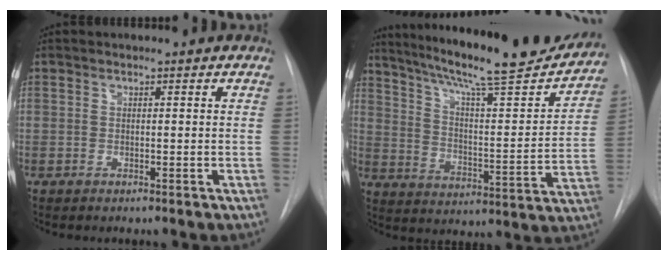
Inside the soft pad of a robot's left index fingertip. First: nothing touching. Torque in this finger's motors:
{"motor_torque": [0.99, -1.15, 0.31, 0.17]}